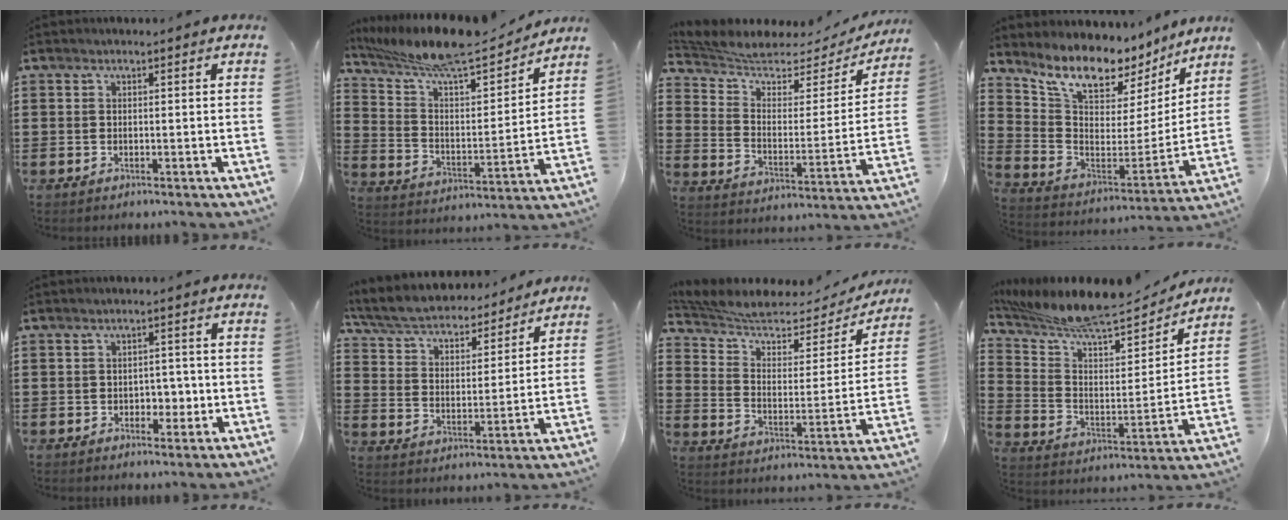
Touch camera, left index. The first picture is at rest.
{"total": 10.8, "force": [9.5, 1.1, 5.0], "torque": [-0.134, -0.061, 0.162]}
{"total": 5.6, "force": [5.0, 1.9, 1.7], "torque": [-0.064, -0.034, 0.080]}
{"total": 10.2, "force": [8.7, 3.8, 3.9], "torque": [-0.100, -0.066, 0.151]}
{"total": 3.0, "force": [-0.6, 2.2, 1.9], "torque": [-0.034, 0.000, -0.018]}
{"total": 5.9, "force": [5.4, 1.1, 1.9], "torque": [-0.061, -0.037, 0.091]}
{"total": 5.9, "force": [4.9, 2.2, 2.5], "torque": [-0.077, -0.029, 0.080]}
{"total": 11.1, "force": [10.2, 1.3, 4.2], "torque": [-0.114, -0.071, 0.172]}